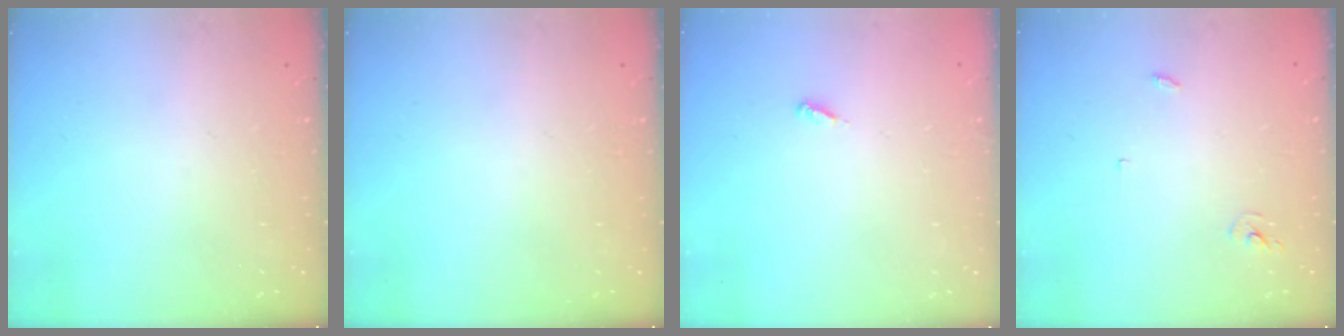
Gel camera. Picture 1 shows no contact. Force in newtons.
{"total": 0.0}
{"total": 2.1, "press": 2.1, "slide": 0.1}
{"total": 2.5, "press": 2.5, "slide": 0.2}